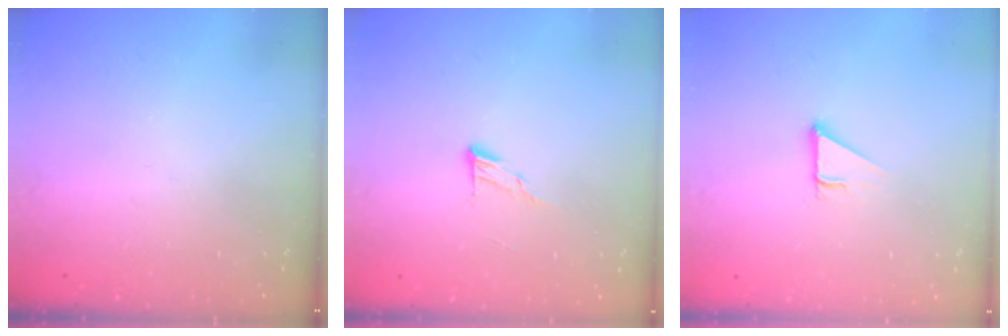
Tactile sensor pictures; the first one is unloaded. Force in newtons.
{"total": 5.6, "press": 5.6, "slide": 0.4}
{"total": 2.7, "press": 2.7, "slide": 0.3}